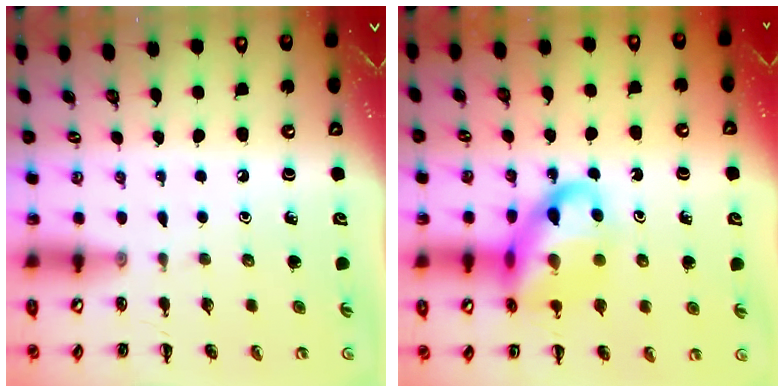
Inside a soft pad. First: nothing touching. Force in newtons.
{"total": 15.8, "press": 15.6, "slide": 3.0}